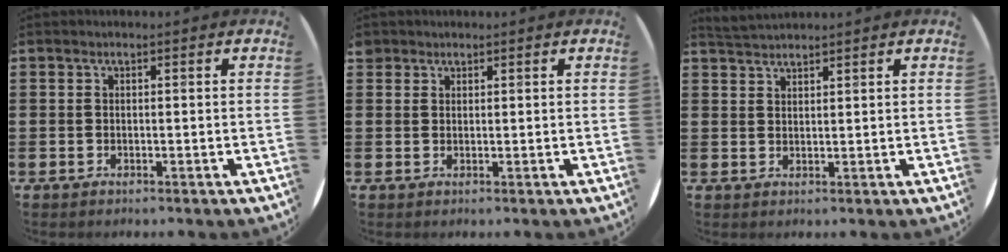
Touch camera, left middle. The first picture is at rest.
{"total": 1.2, "force": [1.1, 0.6, 0.0], "torque": [0.006, -0.001, 0.020]}
{"total": 2.3, "force": [2.3, 0.0, 0.0], "torque": [-0.004, -0.002, 0.044]}